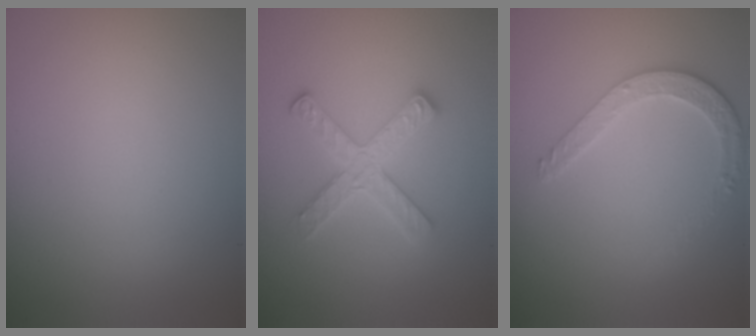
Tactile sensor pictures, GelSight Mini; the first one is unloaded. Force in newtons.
{"total": 2.9, "press": 2.9, "slide": 0.5}
{"total": 2.8, "press": 2.5, "slide": 1.2}